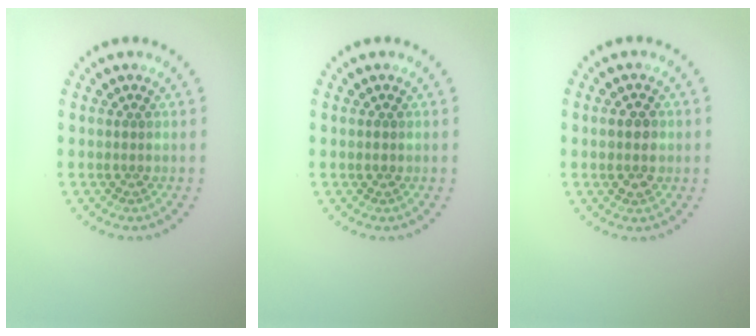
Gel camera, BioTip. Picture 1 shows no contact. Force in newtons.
{"total": 0.8, "press": 0.8, "slide": 0.1}
{"total": 2.9, "press": 2.9, "slide": 0.2}